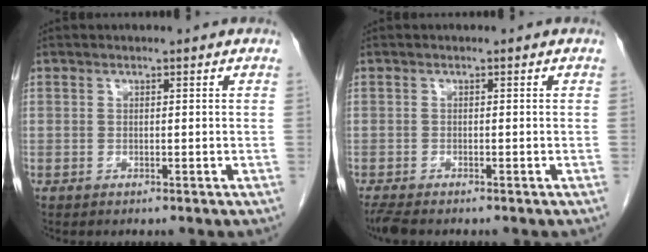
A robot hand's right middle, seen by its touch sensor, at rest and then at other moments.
{"total": 2.5, "force": [-2.1, 0.4, 1.3], "torque": [-0.030, -0.010, -0.038]}